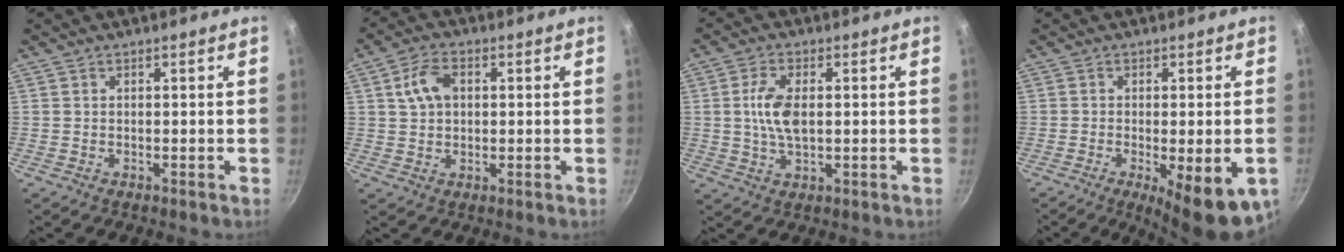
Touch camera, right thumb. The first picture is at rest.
{"total": 6.5, "force": [1.4, 4.4, 4.5], "torque": [-0.074, 0.010, 0.022]}
{"total": 7.3, "force": [0.6, 3.8, 6.2], "torque": [-0.121, 0.004, 0.012]}
{"total": 12.0, "force": [-4.4, 3.3, 10.7], "torque": [-0.137, -0.005, -0.054]}